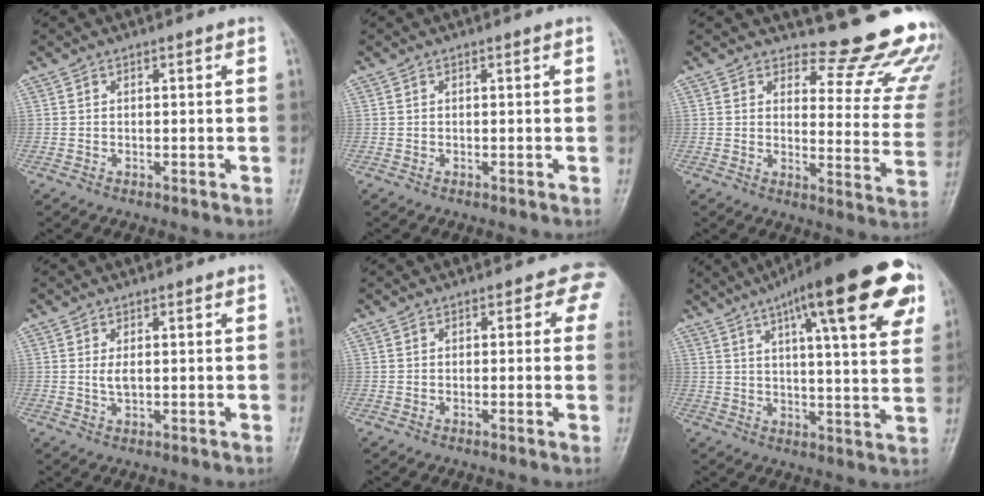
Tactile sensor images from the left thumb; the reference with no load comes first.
{"total": 0.0}
{"total": 16.5, "force": [15.2, 4.1, 4.9], "torque": [-0.007, -0.167, 0.161]}
{"total": 2.2, "force": [0.4, 1.1, 1.9], "torque": [-0.032, -0.004, 0.009]}
{"total": 3.6, "force": [1.4, 2.5, 2.2], "torque": [0.014, 0.001, -0.005]}
{"total": 22.9, "force": [11.2, 5.5, 19.2], "torque": [-0.253, -0.007, 0.152]}